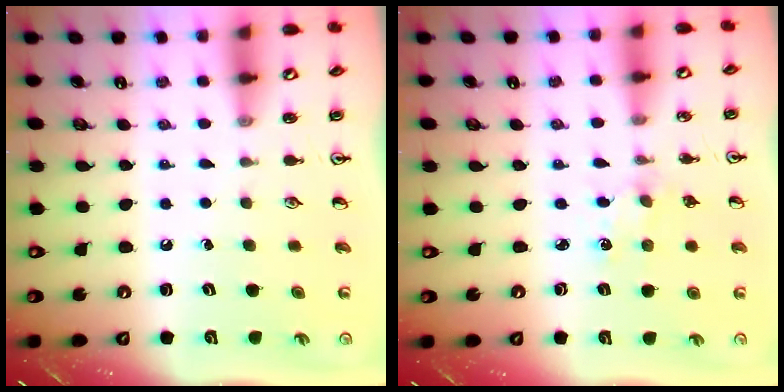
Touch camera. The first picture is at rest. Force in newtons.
{"total": 2.0, "press": 2.0, "slide": 0.3}